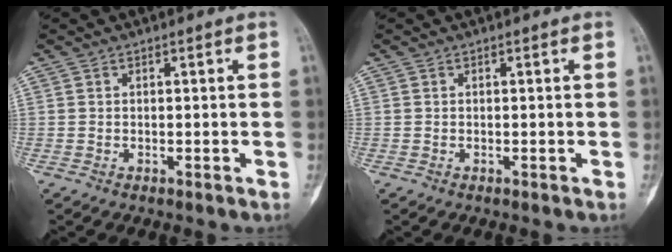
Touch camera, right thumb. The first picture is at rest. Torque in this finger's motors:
{"motor_torque": [0.13, 0.02, 0.05, -0.07, 0.05]}